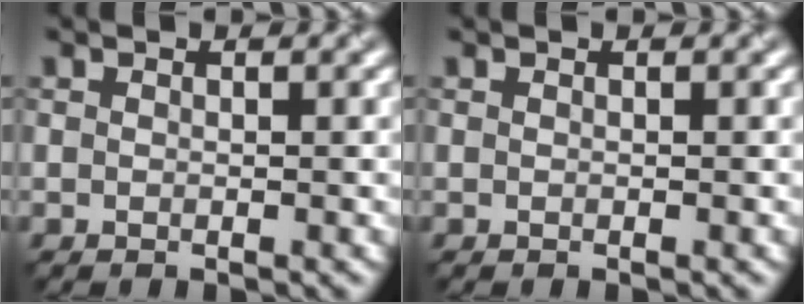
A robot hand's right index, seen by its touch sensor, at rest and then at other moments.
{"total": 0.0}